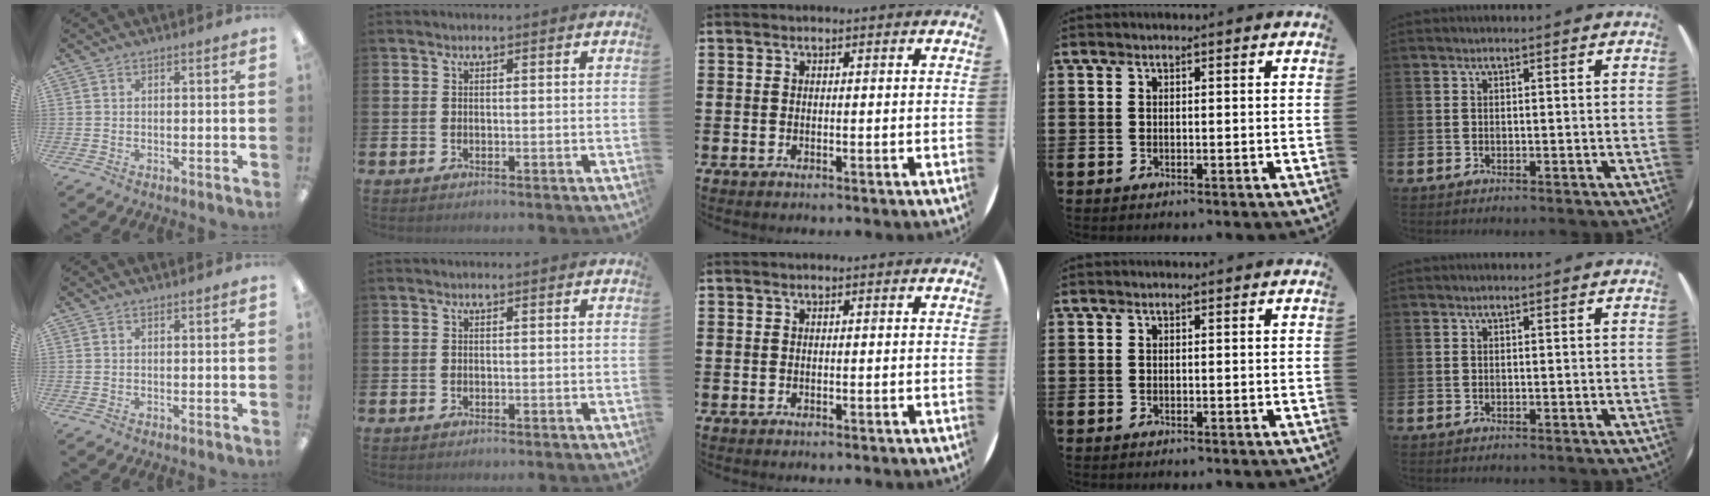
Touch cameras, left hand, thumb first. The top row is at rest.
{}